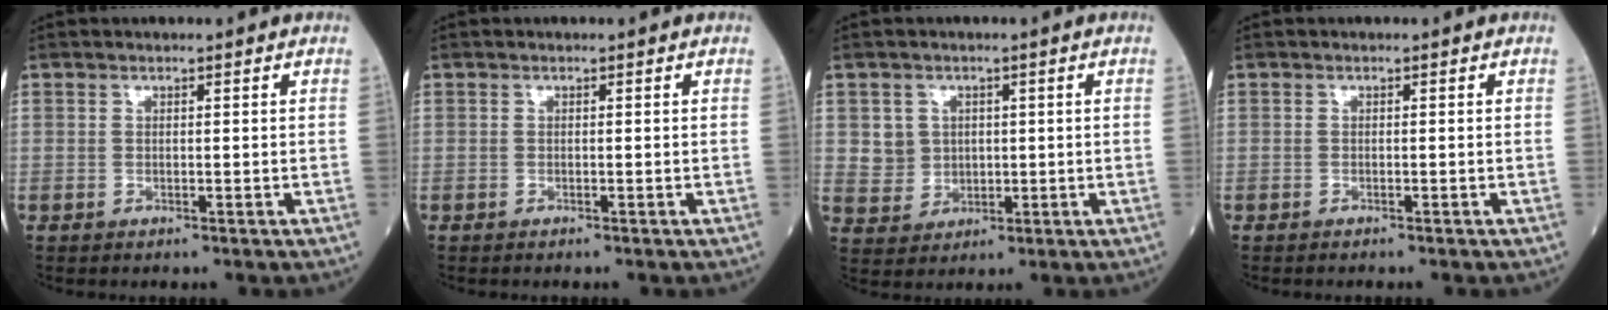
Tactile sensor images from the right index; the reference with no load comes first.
{"total": 1.2, "force": [-1.1, 0.0, 0.6], "torque": [-0.004, 0.000, -0.015]}
{"total": 4.4, "force": [0.9, 4.2, 0.8], "torque": [-0.016, 0.014, 0.022]}
{"total": 1.9, "force": [-1.7, 0.1, 0.9], "torque": [-0.011, -0.001, -0.021]}